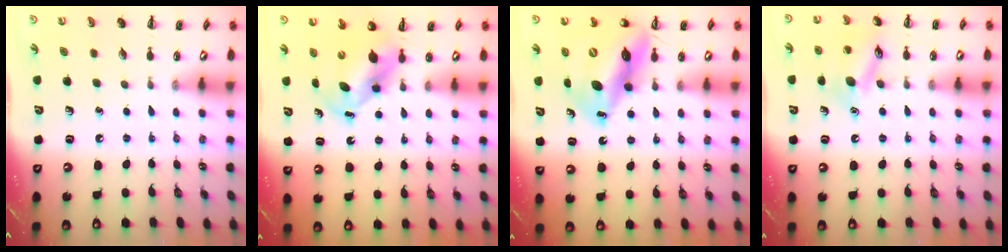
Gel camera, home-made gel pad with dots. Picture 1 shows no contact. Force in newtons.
{"total": 5.5, "press": 5.4, "slide": 1.0}
{"total": 15.7, "press": 14.9, "slide": 4.8}
{"total": 12.6, "press": 12.6, "slide": 0.7}